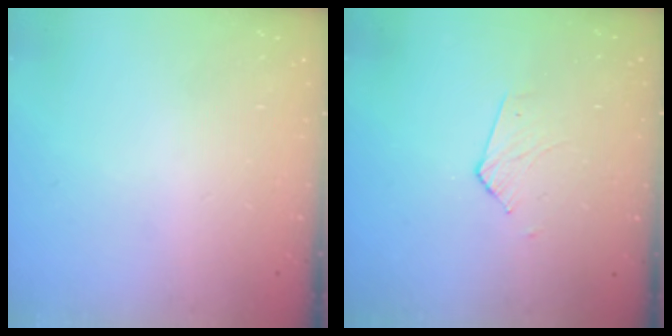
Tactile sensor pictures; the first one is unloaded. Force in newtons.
{"total": 2.7, "press": 2.7, "slide": 0.2}